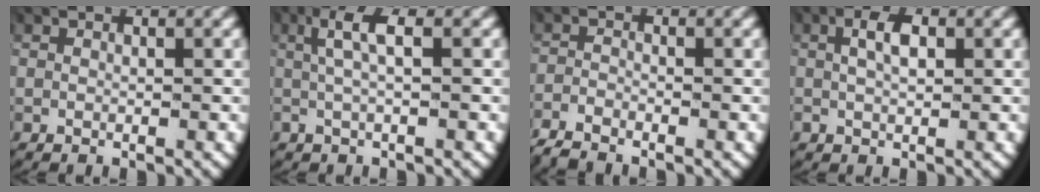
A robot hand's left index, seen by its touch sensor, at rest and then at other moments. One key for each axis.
{"total": 3.8, "fx": 1.1, "fy": 1.1, "fz": 3.5, "tx": -0.073, "ty": 0.013, "tz": 0.017}
{"total": 2.7, "fx": -2.3, "fy": 1.2, "fz": 0.7, "tx": -0.023, "ty": -0.008, "tz": -0.042}
{"total": 2.9, "fx": 0.6, "fy": 1.5, "fz": 2.4, "tx": -0.038, "ty": 0.004, "tz": 0.011}